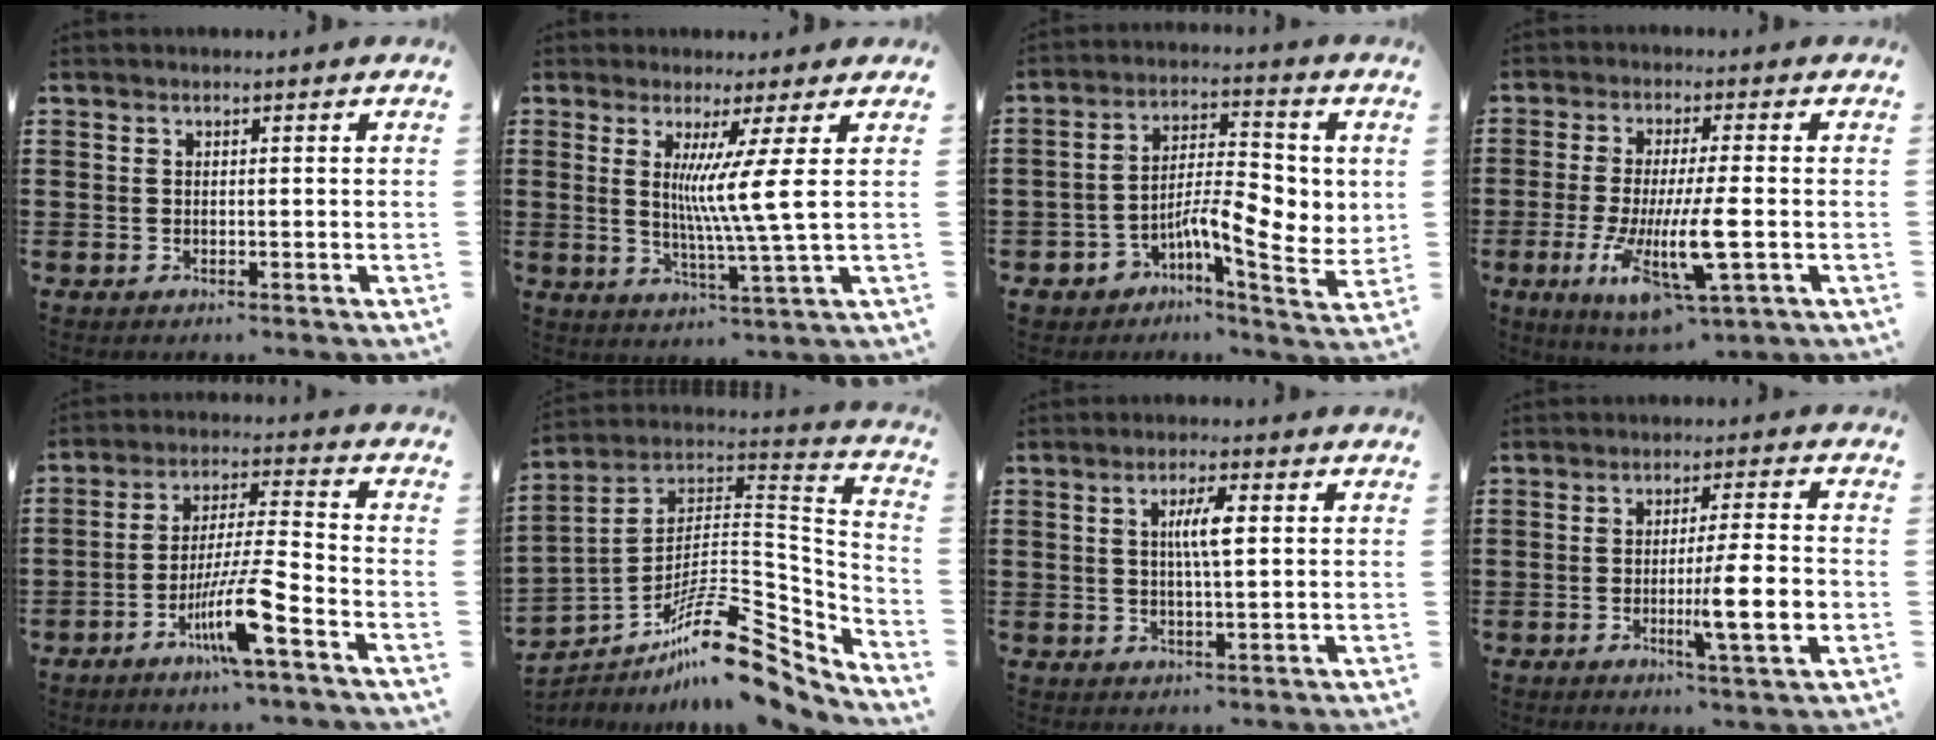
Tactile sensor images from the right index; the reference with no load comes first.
{"total": 8.2, "force": [1.7, -1.7, 7.9], "torque": [-0.150, -0.012, 0.020]}
{"total": 8.2, "force": [-1.9, 3.8, 7.0], "torque": [-0.107, -0.004, -0.037]}
{"total": 11.4, "force": [-3.0, 2.5, 10.8], "torque": [-0.215, -0.021, -0.051]}
{"total": 10.4, "force": [-5.4, 0.9, 8.8], "torque": [-0.176, -0.004, -0.102]}
{"total": 14.7, "force": [-10.2, 4.4, 9.6], "torque": [-0.150, 0.019, -0.183]}
{"total": 4.4, "force": [0.7, 0.7, 4.2], "torque": [-0.083, 0.004, 0.008]}
{"total": 9.1, "force": [-2.1, 0.7, 8.8], "torque": [-0.134, -0.011, -0.037]}